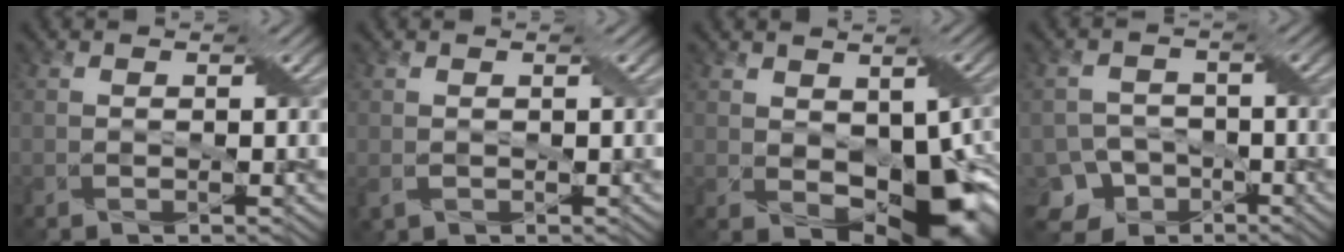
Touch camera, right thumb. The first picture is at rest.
{"total": 1.2, "force": [0.0, 0.9, 0.8], "torque": [-0.023, -0.002, 0.003]}
{"total": 9.7, "force": [-0.8, 5.9, 7.7], "torque": [-0.113, -0.024, 0.000]}
{"total": 7.7, "force": [-4.9, 5.7, 1.4], "torque": [-0.025, -0.014, -0.087]}